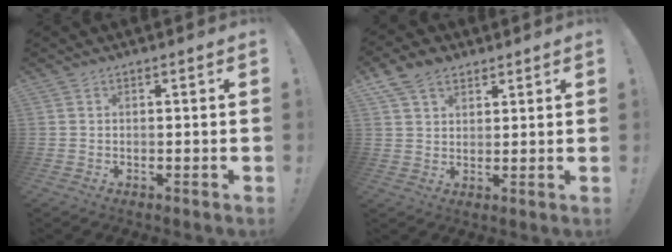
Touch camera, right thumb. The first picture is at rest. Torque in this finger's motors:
{"motor_torque": [1.66, 1.68, 0.93, 0.84, 0.17]}